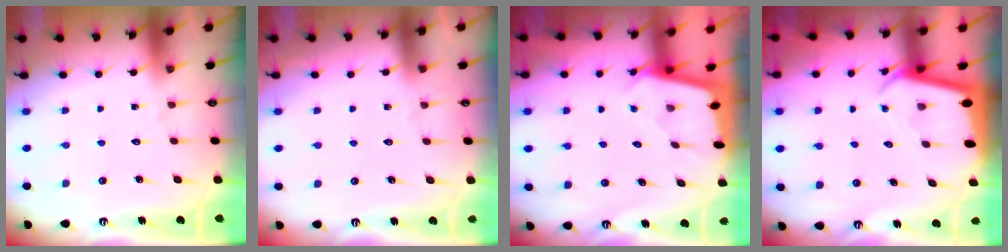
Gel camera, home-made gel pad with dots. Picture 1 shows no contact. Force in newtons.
{"total": 2.5, "press": 2.5, "slide": 0.4}
{"total": 1.9, "press": 1.9, "slide": 0.2}
{"total": 2.2, "press": 2.2, "slide": 0.2}